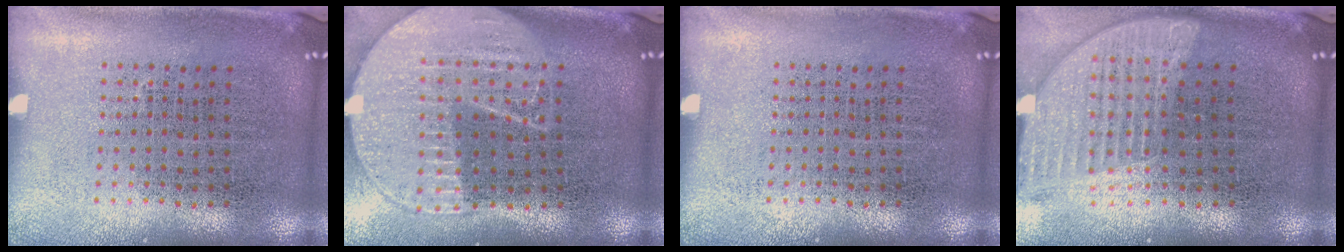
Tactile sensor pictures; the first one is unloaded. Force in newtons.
{"total": 2.1, "press": 1.8, "slide": 1.1}
{"total": 0.0}
{"total": 1.7, "press": 1.5, "slide": 0.9}